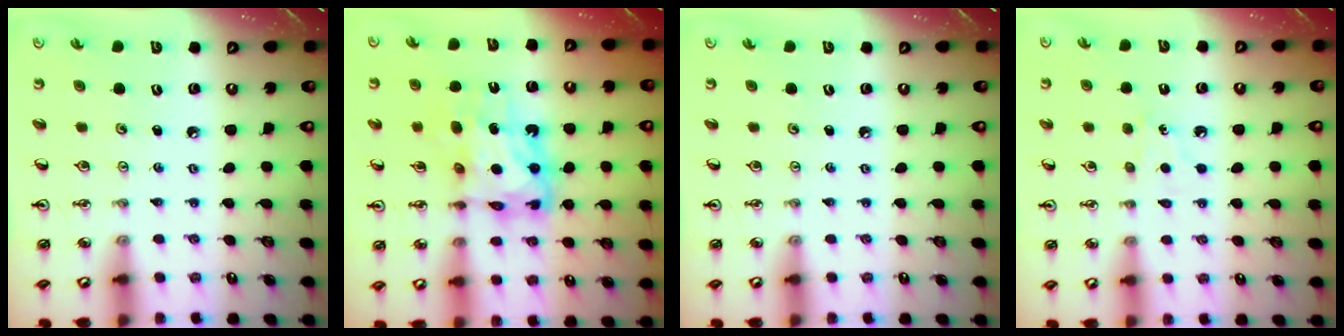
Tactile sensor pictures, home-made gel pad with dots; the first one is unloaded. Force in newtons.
{"total": 12.1, "press": 12.1, "slide": 1.1}
{"total": 0.0}
{"total": 4.4, "press": 4.4, "slide": 0.6}